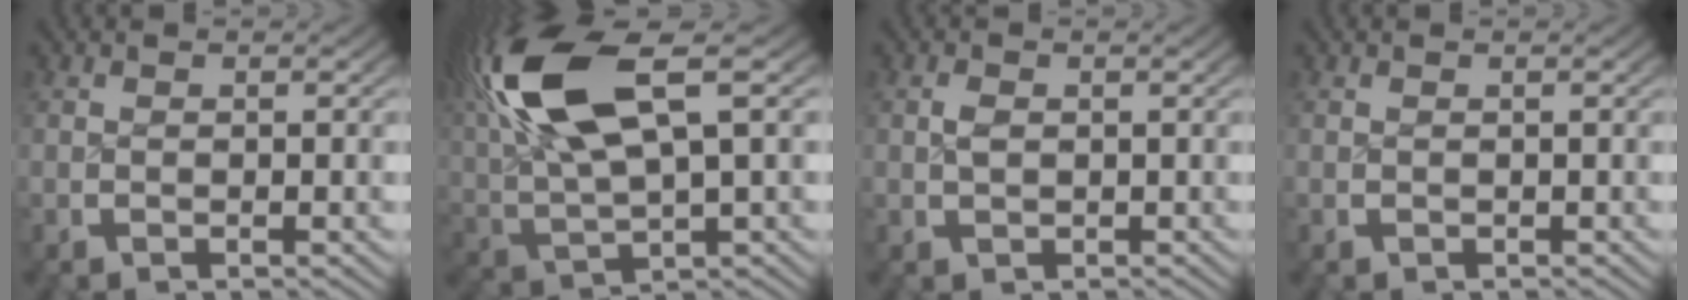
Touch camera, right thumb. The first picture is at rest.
{"total": 10.2, "force": [3.5, 5.1, 8.0], "torque": [-0.177, -0.007, 0.072]}
{"total": 0.7, "force": [0.4, 0.4, -0.4], "torque": [0.002, -0.006, 0.009]}
{"total": 0.5, "force": [0.1, -0.1, -0.5], "torque": [0.010, 0.000, 0.002]}